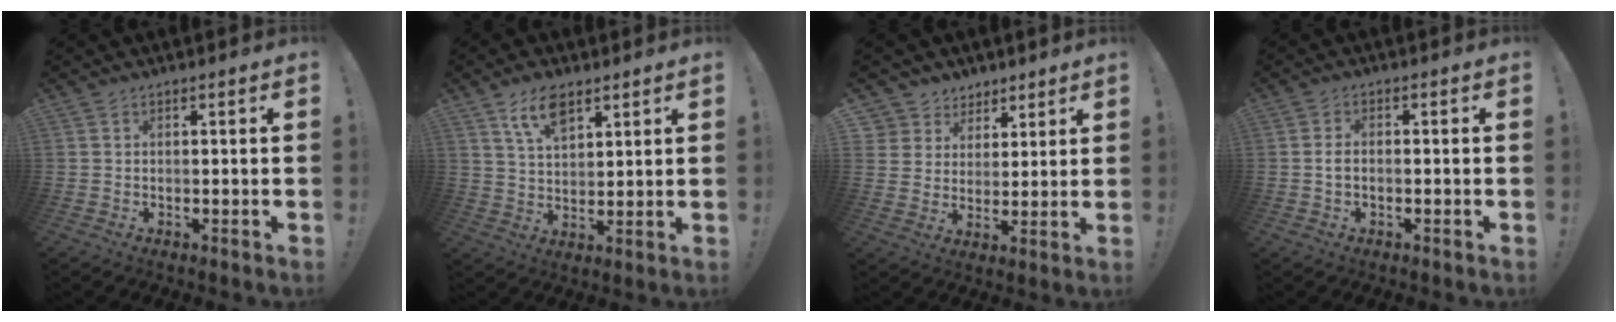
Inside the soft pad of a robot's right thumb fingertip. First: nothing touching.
{"total": 9.2, "force": [5.8, 4.3, 5.6], "torque": [-0.100, -0.017, 0.107]}
{"total": 7.2, "force": [4.0, 6.0, 0.3], "torque": [-0.012, -0.034, 0.084]}
{"total": 2.3, "force": [-0.6, 1.3, 1.8], "torque": [-0.036, 0.009, -0.009]}